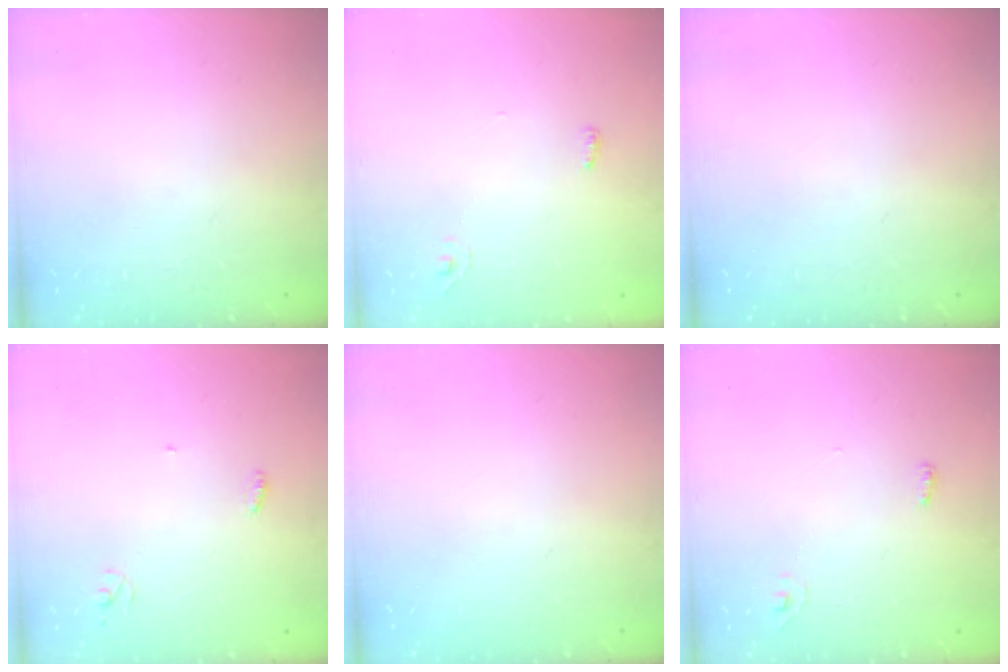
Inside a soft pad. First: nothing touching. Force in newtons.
{"total": 4.1, "press": 3.5, "slide": 2.2}
{"total": 0.0}
{"total": 3.3, "press": 3.2, "slide": 0.3}
{"total": 0.0}
{"total": 4.1, "press": 3.5, "slide": 2.2}